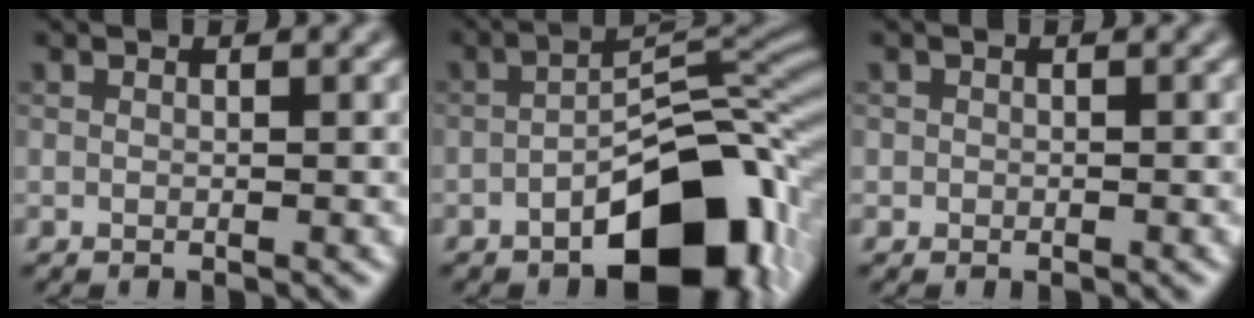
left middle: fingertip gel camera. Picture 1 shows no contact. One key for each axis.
{"total": 11.0, "fx": -5.1, "fy": 5.0, "fz": 8.4, "tx": -0.110, "ty": 0.006, "tz": -0.091}
{"total": 0.6, "fx": -0.1, "fy": 0.6, "fz": 0.0, "tx": 0.006, "ty": -0.004, "tz": -0.003}